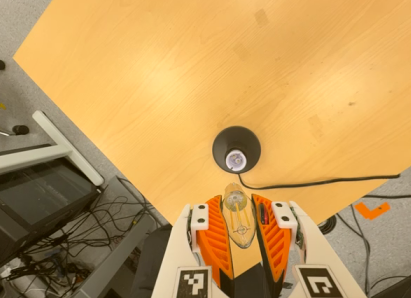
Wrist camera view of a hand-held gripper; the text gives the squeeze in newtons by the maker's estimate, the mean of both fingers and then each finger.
{"total": 22.2, "left": 25.6, "right": 18.9}